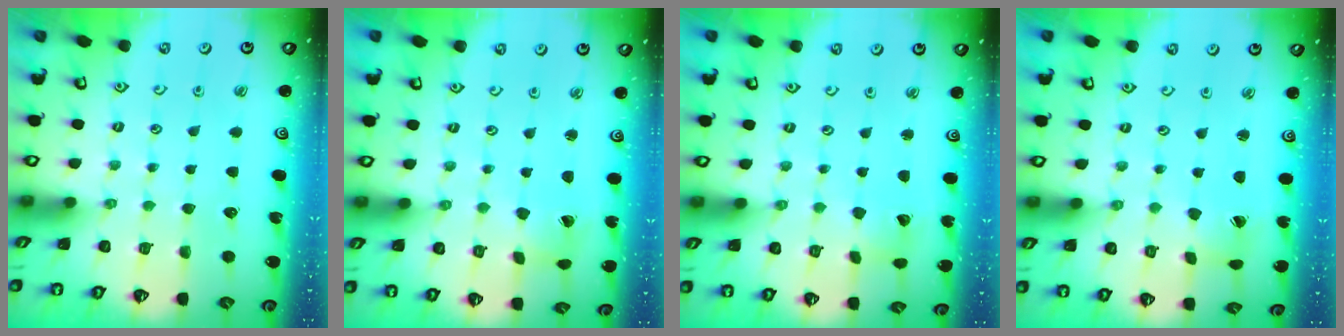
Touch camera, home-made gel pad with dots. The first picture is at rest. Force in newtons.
{"total": 1.8, "press": 1.7, "slide": 0.2}
{"total": 3.6, "press": 3.6, "slide": 0.3}
{"total": 2.6, "press": 2.6, "slide": 0.3}